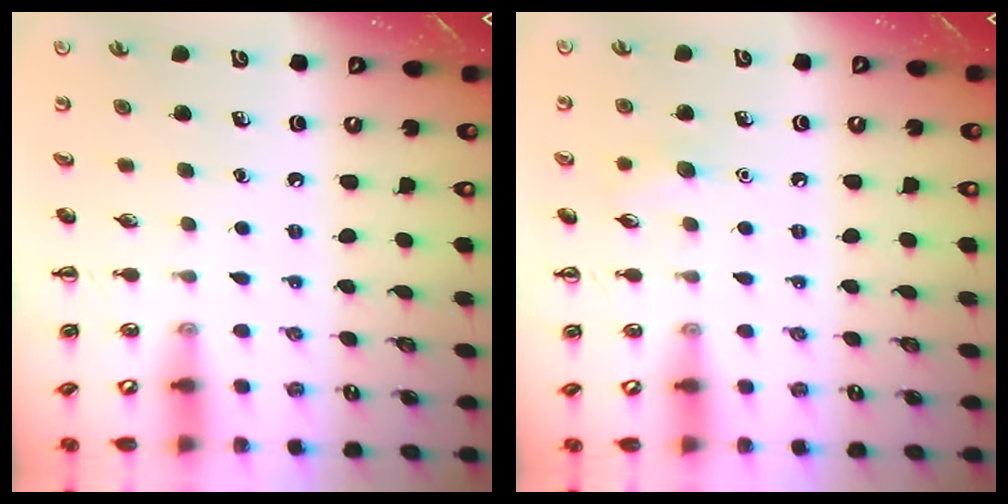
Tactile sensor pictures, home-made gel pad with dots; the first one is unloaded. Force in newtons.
{"total": 5.7, "press": 5.5, "slide": 1.3}